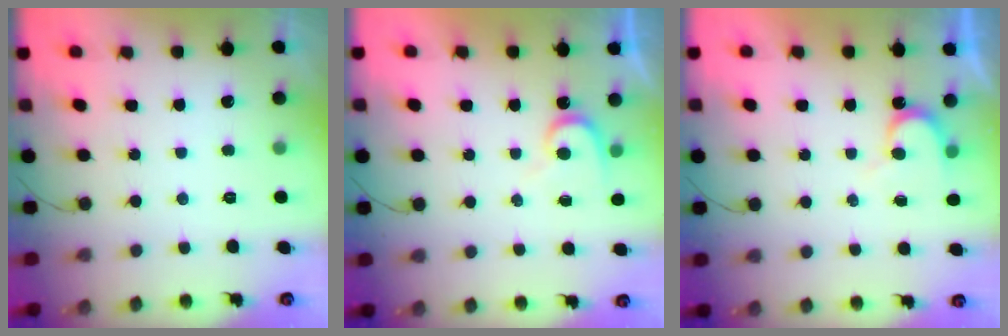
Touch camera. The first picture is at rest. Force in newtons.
{"total": 7.3, "press": 7.3, "slide": 0.3}
{"total": 6.4, "press": 6.4, "slide": 0.4}